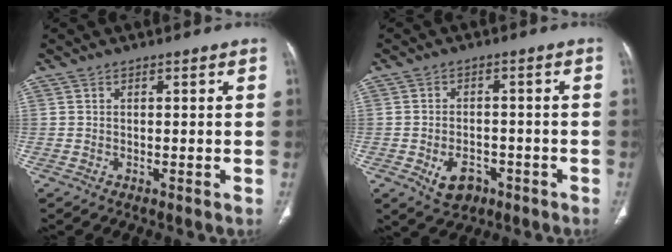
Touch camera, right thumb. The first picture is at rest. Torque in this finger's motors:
{"motor_torque": [-0.17, 0.38, -0.16, -0.03, 0.13]}